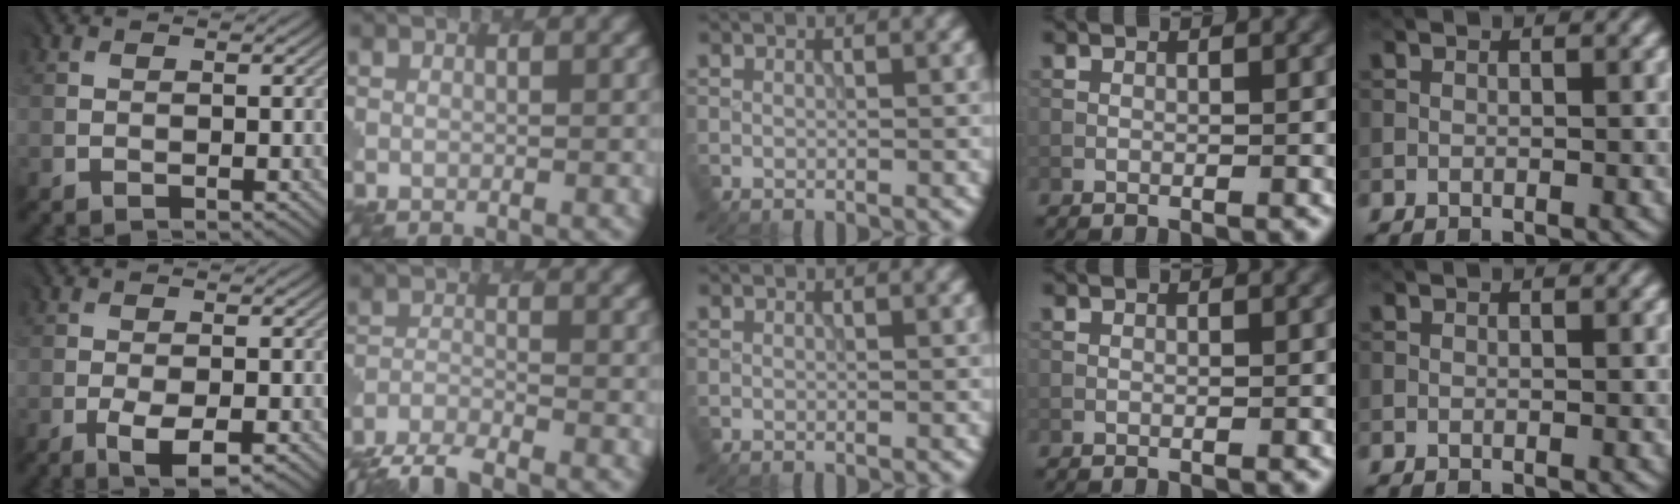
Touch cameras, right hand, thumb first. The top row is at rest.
{"thumb": {"total": 4.3, "force": [-2.4, 1.4, 3.2], "torque": [-0.066, -0.008, -0.041]}, "index": {"total": 6.2, "force": [-5.8, 1.1, 2.0], "torque": [-0.043, -0.017, -0.102]}}